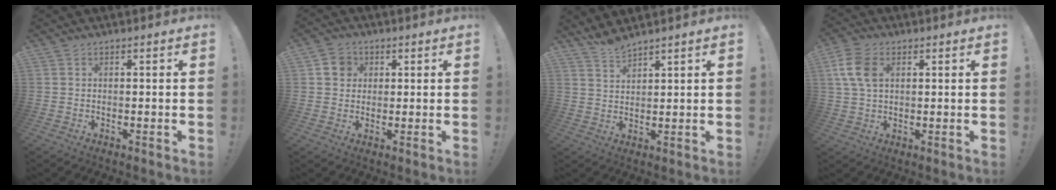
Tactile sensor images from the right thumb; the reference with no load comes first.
{"total": 5.6, "force": [1.7, 4.9, 1.9], "torque": [-0.019, 0.002, 0.031]}
{"total": 4.1, "force": [4.0, 0.4, 1.1], "torque": [-0.034, -0.021, 0.076]}
{"total": 9.8, "force": [2.9, 6.5, 6.6], "torque": [-0.131, 0.003, 0.056]}